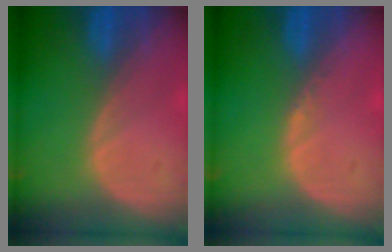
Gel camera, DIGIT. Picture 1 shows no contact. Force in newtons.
{"total": 0.6, "press": 0.5, "slide": 0.4}